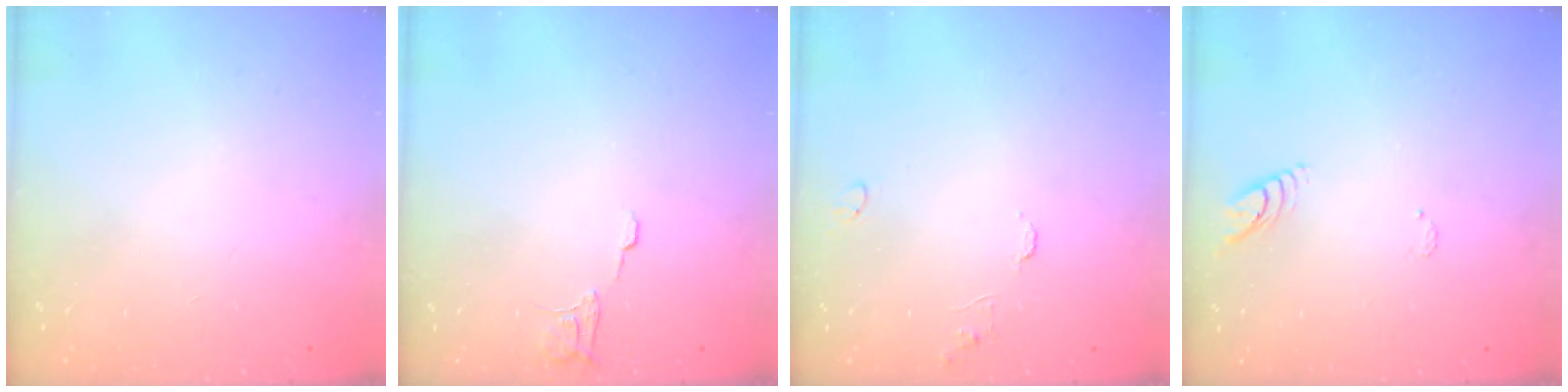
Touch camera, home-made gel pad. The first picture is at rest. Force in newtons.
{"total": 5.7, "press": 5.7, "slide": 0.2}
{"total": 6.7, "press": 6.6, "slide": 0.6}
{"total": 4.8, "press": 4.8, "slide": 0.4}